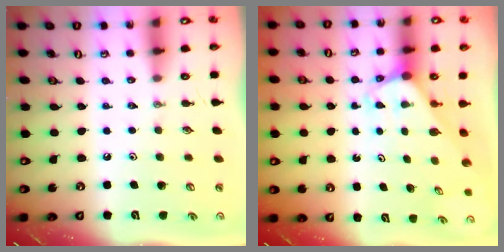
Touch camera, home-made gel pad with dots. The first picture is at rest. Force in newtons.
{"total": 2.0, "press": 2.0, "slide": 0.1}